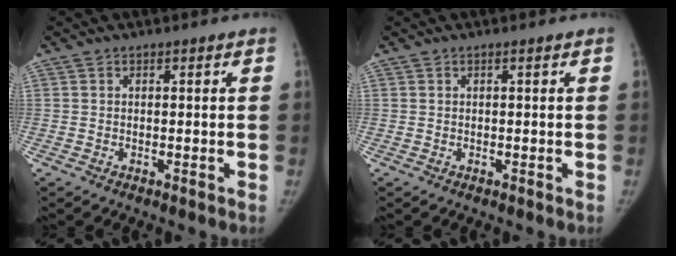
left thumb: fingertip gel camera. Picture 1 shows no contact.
{"total": 0.0}